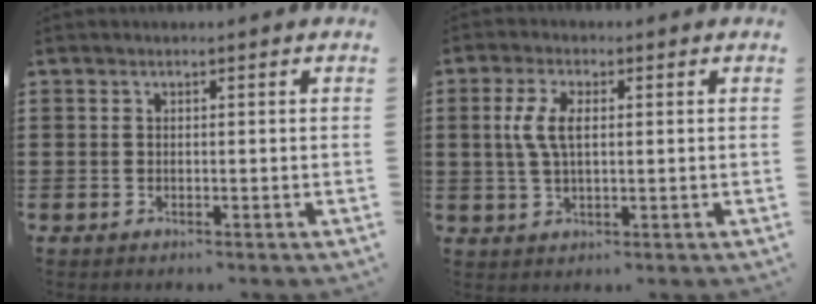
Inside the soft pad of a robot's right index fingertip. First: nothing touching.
{"total": 5.0, "force": [0.7, 2.3, 4.4], "torque": [-0.106, 0.006, 0.004]}